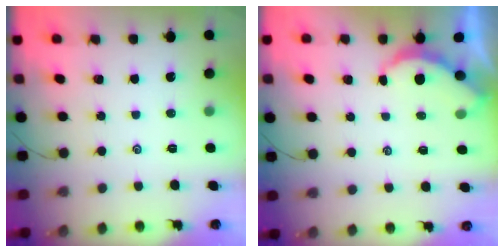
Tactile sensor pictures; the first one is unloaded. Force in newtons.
{"total": 2.6, "press": 2.6, "slide": 0.3}